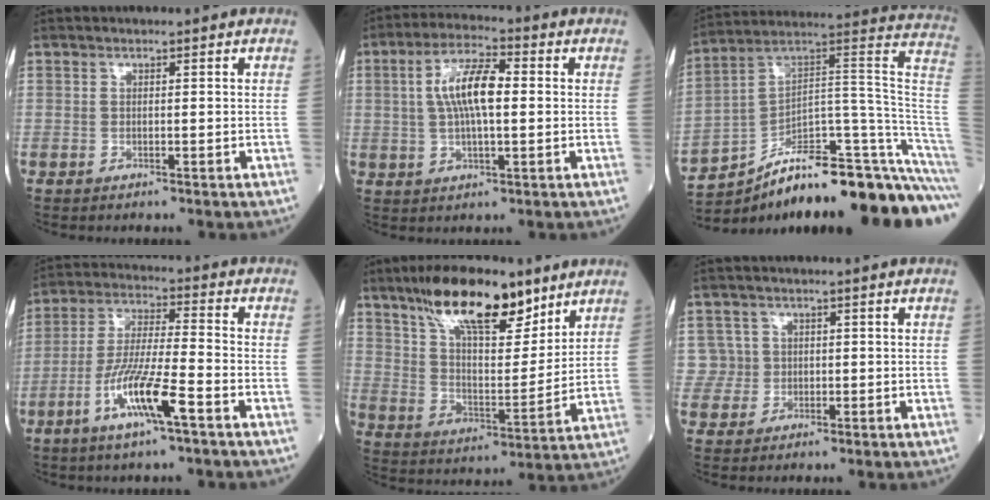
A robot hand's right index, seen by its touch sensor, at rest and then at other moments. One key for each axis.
{"total": 8.9, "fx": 1.1, "fy": 2.5, "fz": 8.5, "tx": -0.167, "ty": 0.017, "tz": 0.018}
{"total": 25.1, "fx": -19.0, "fy": 2.7, "fz": 16.2, "tx": -0.123, "ty": 0.058, "tz": -0.279}
{"total": 10.9, "fx": -5.1, "fy": 0.6, "fz": 9.6, "tx": -0.191, "ty": -0.010, "tz": -0.099}
{"total": 17.2, "fx": 11.7, "fy": 5.3, "fz": 11.4, "tx": -0.202, "ty": 0.009, "tz": 0.209}
{"total": 3.0, "fx": 0.6, "fy": 2.9, "fz": -0.5, "tx": 0.027, "ty": 0.009, "tz": 0.006}